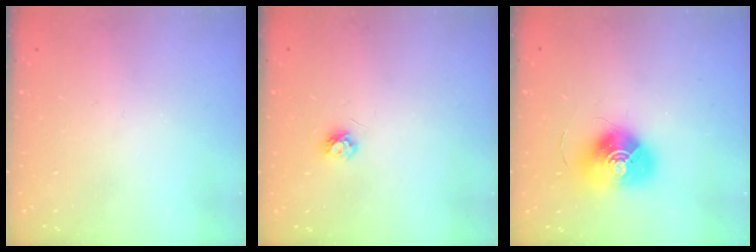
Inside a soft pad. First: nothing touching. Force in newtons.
{"total": 3.9, "press": 3.8, "slide": 0.7}
{"total": 14.4, "press": 14.4, "slide": 0.5}